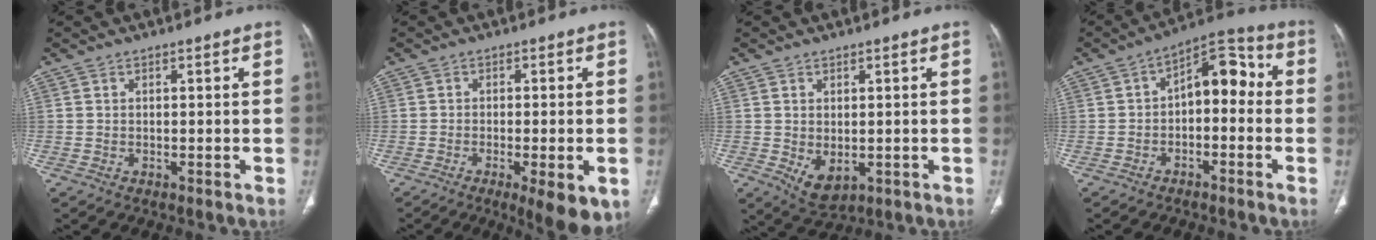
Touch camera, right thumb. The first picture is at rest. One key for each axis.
{"total": 9.4, "fx": -4.0, "fy": 2.5, "fz": 8.1, "tx": -0.109, "ty": -0.009, "tz": -0.055}
{"total": 4.9, "fx": -0.8, "fy": 3.0, "fz": 3.8, "tx": -0.059, "ty": -0.008, "tz": 0.005}
{"total": 10.2, "fx": -0.8, "fy": 6.0, "fz": 8.2, "tx": -0.084, "ty": 0.049, "tz": -0.025}